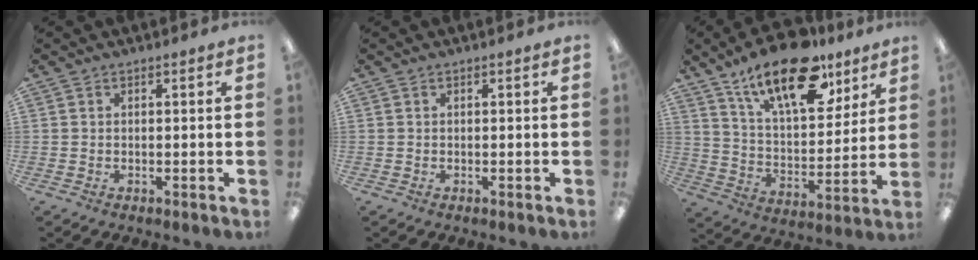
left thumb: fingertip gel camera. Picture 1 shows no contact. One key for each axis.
{"total": 0.0}
{"total": 20.1, "fx": 13.8, "fy": 8.4, "fz": 11.9, "tx": -0.197, "ty": -0.073, "tz": 0.238}